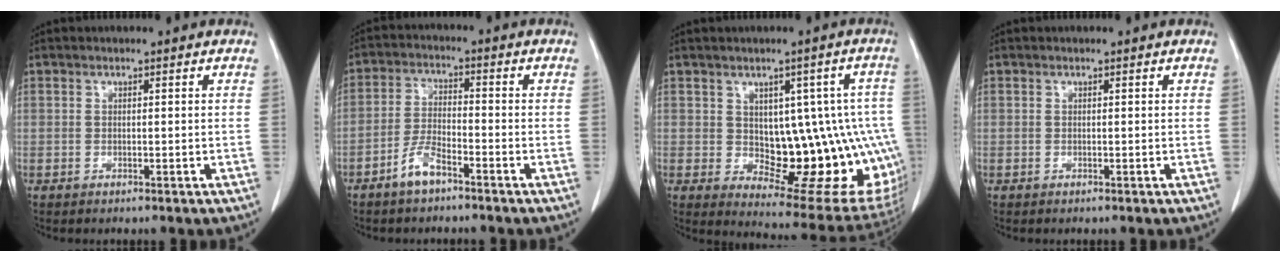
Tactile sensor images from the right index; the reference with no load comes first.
{"total": 5.0, "force": [-3.6, 1.4, 3.3], "torque": [-0.074, 0.003, -0.070]}
{"total": 16.9, "force": [-0.9, 7.4, 15.2], "torque": [-0.128, 0.022, 0.017]}
{"total": 0.0}